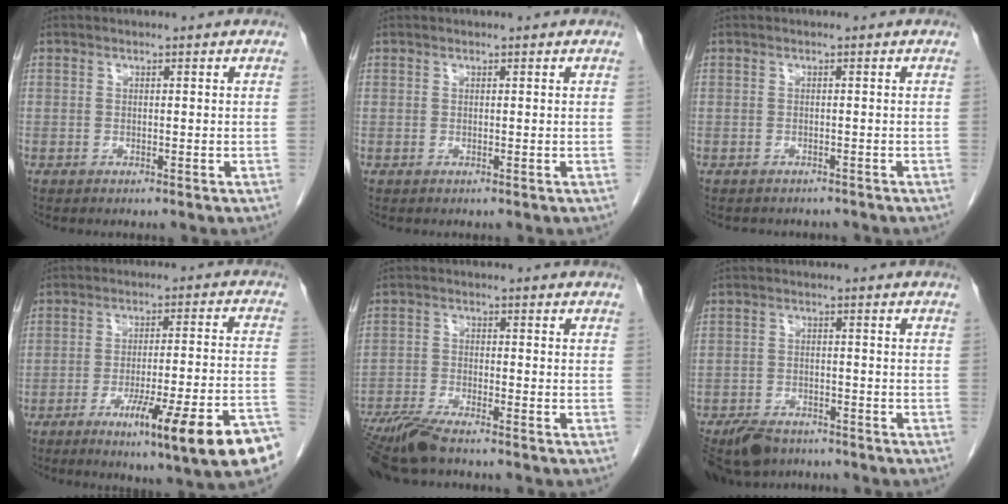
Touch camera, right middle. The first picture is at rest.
{"total": 0.0}
{"total": 3.9, "force": [-3.6, 1.5, 0.8], "torque": [-0.014, -0.002, -0.041]}
{"total": 17.8, "force": [-10.0, 0.0, 14.8], "torque": [-0.161, -0.013, -0.145]}
{"total": 8.4, "force": [-7.2, 0.8, 4.3], "torque": [-0.078, -0.023, -0.129]}
{"total": 9.2, "force": [-7.6, 4.0, 3.4], "torque": [-0.064, -0.013, -0.120]}